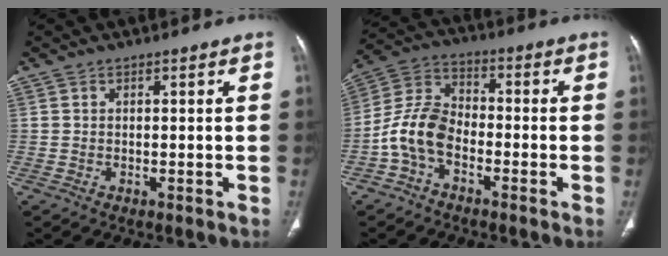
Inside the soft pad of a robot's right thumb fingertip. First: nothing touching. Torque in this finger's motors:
{"motor_torque": [1.23, 1.18, 0.90, -0.72, 0.38]}